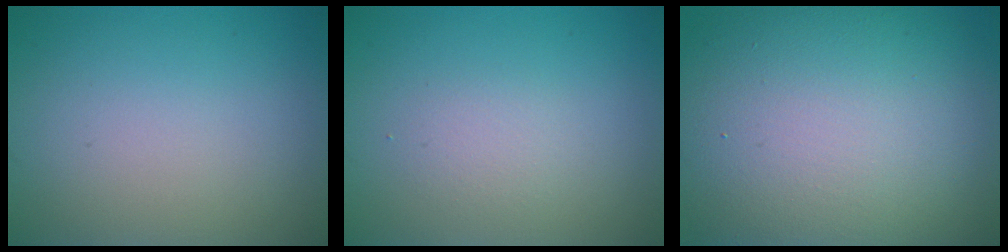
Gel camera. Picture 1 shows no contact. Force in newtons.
{"total": 1.3, "press": 1.3, "slide": 0.0}
{"total": 16.3, "press": 16.2, "slide": 1.1}